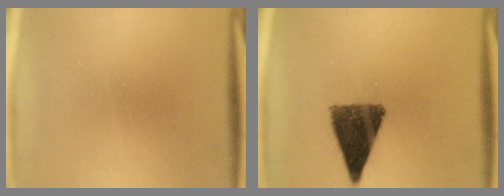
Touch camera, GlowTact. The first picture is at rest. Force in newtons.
{"total": 11.1}